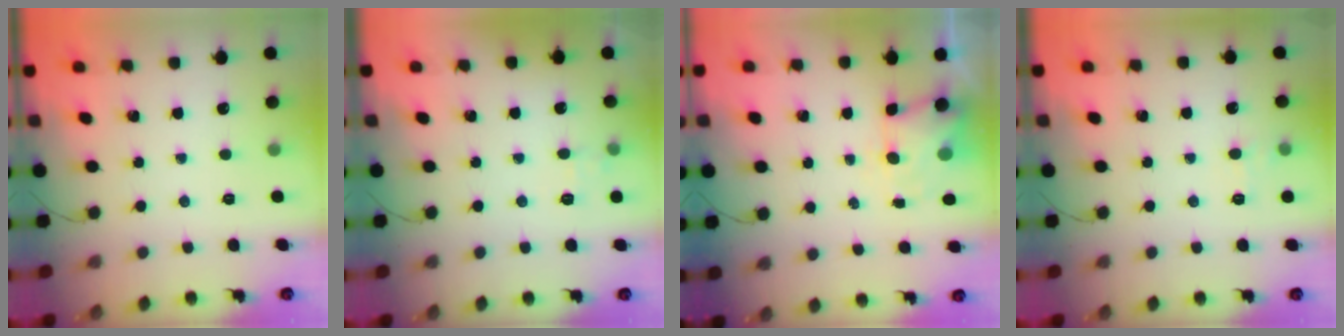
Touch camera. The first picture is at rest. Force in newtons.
{"total": 6.8, "press": 6.6, "slide": 1.7}
{"total": 4.0, "press": 4.0, "slide": 0.7}
{"total": 6.8, "press": 6.5, "slide": 2.0}